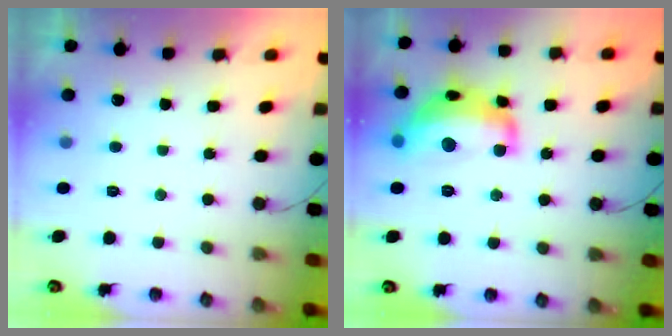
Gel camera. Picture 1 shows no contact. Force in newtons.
{"total": 17.3, "press": 17.3, "slide": 1.2}